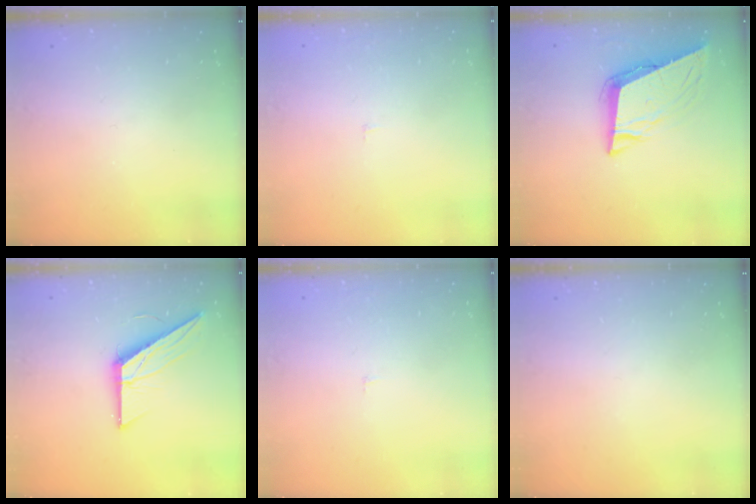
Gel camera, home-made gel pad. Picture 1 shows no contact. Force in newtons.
{"total": 1.6, "press": 1.6, "slide": 0.1}
{"total": 9.8, "press": 9.3, "slide": 3.0}
{"total": 12.7, "press": 12.7, "slide": 0.6}
{"total": 1.6, "press": 1.6, "slide": 0.1}
{"total": 0.0}